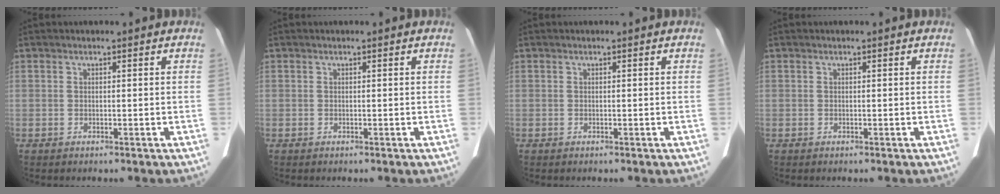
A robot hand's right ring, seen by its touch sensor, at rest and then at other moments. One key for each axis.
{"total": 0.0}
{"total": 0.0}
{"total": 0.0}